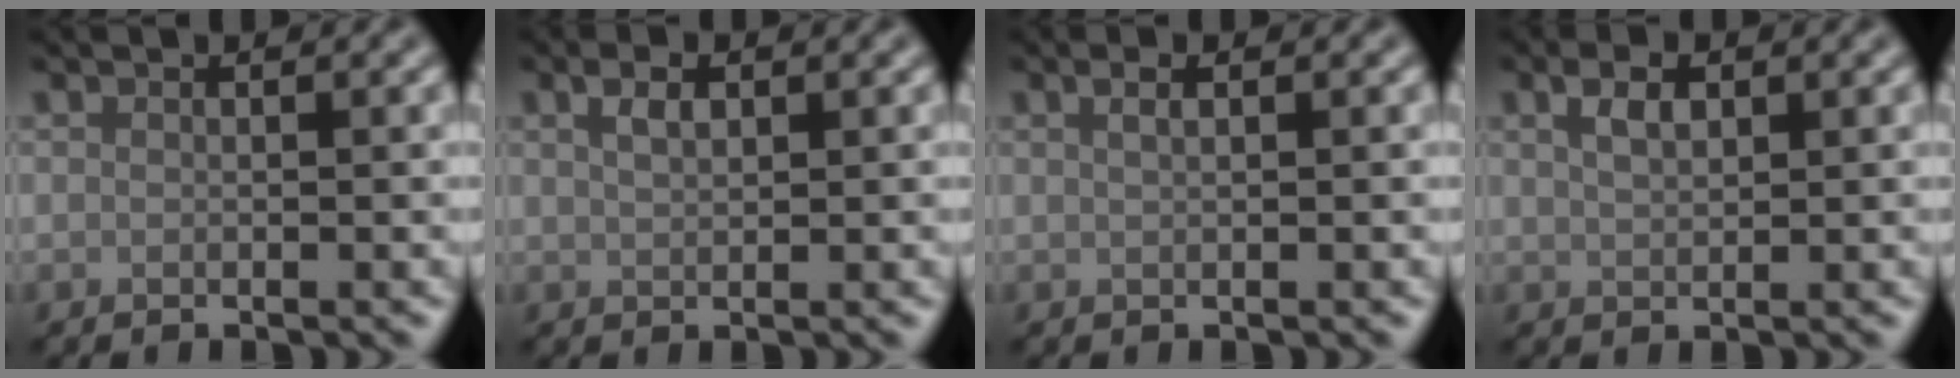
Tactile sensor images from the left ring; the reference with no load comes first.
{"total": 1.9, "force": [0.8, 0.9, 1.4], "torque": [-0.031, 0.004, 0.017]}
{"total": 1.7, "force": [0.9, 0.7, 1.3], "torque": [-0.013, -0.002, 0.006]}
{"total": 2.2, "force": [0.9, 1.2, 1.6], "torque": [-0.038, 0.004, 0.019]}